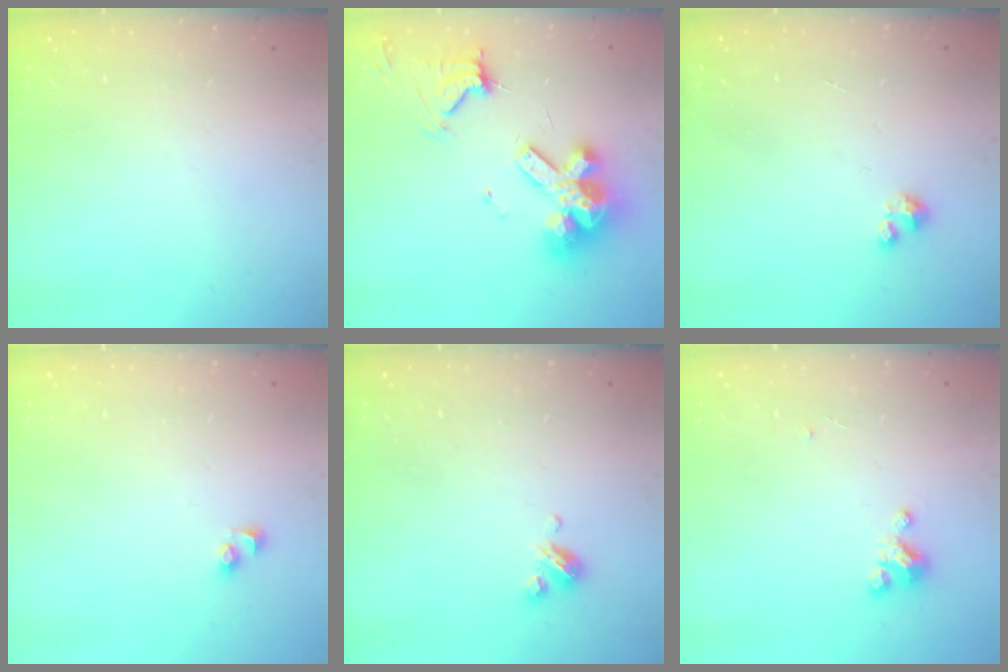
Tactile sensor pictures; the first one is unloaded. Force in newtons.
{"total": 15.7, "press": 15.6, "slide": 1.7}
{"total": 1.2, "press": 1.2, "slide": 0.2}
{"total": 2.3, "press": 2.3, "slide": 0.2}
{"total": 4.0, "press": 4.0, "slide": 0.3}
{"total": 2.7, "press": 2.7, "slide": 0.3}